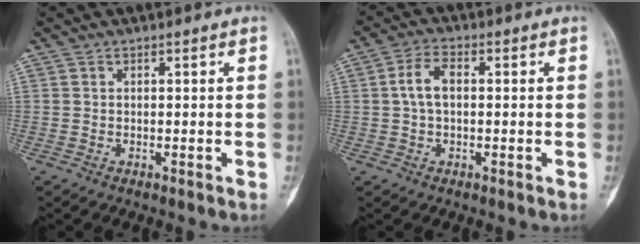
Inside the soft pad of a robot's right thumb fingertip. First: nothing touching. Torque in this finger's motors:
{"motor_torque": [2.27, 2.73, 0.59, 0.02, 0.17]}